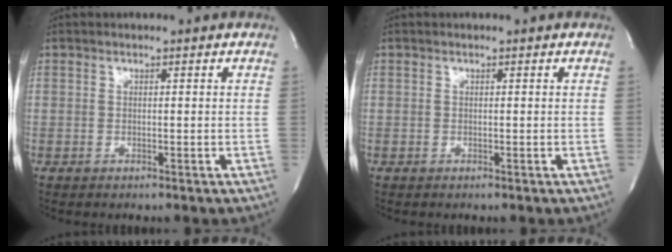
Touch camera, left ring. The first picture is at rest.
{"total": 0.0}